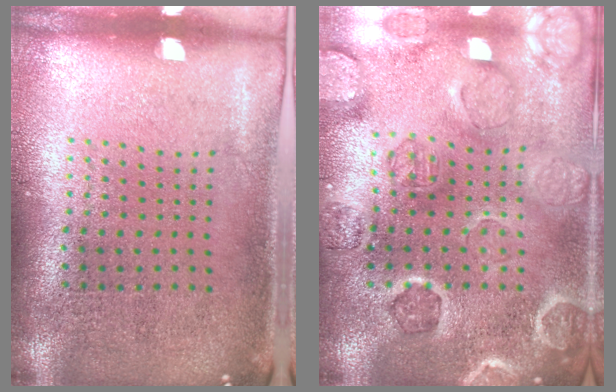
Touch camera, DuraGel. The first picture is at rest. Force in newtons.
{"total": 2.1, "press": 2.1, "slide": 0.1}